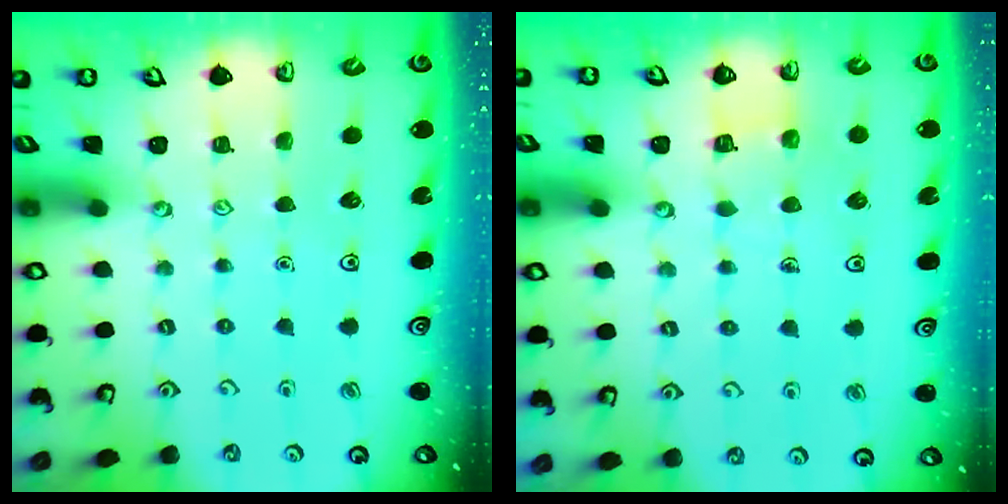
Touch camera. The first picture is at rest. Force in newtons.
{"total": 3.5, "press": 3.4, "slide": 0.3}